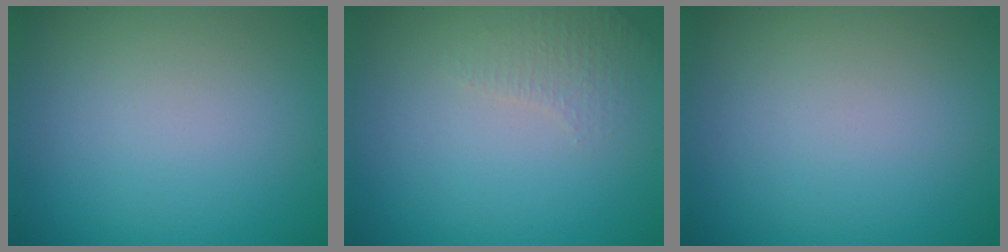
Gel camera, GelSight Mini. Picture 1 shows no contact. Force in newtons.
{"total": 1.6, "press": 1.6, "slide": 0.4}
{"total": 0.0}